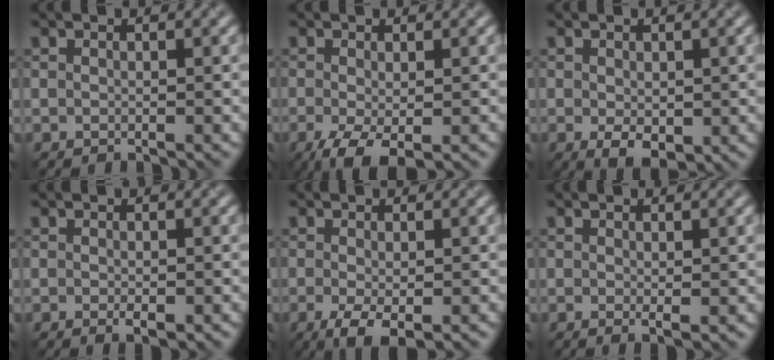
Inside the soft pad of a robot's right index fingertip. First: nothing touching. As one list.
[{"total": 4.1, "force": [-1.9, 1.4, 3.3], "torque": [-0.071, -0.009, -0.033]}, {"total": 2.7, "force": [-0.5, 1.6, 2.1], "torque": [-0.036, -0.011, -0.002]}, {"total": 1.2, "force": [-0.4, 0.5, 1.1], "torque": [-0.017, -0.005, -0.004]}, {"total": 3.5, "force": [-1.3, 1.1, 3.0], "torque": [-0.058, -0.011, -0.021]}, {"total": 1.0, "force": [0.1, 0.2, 1.0], "torque": [-0.013, -0.006, 0.002]}]